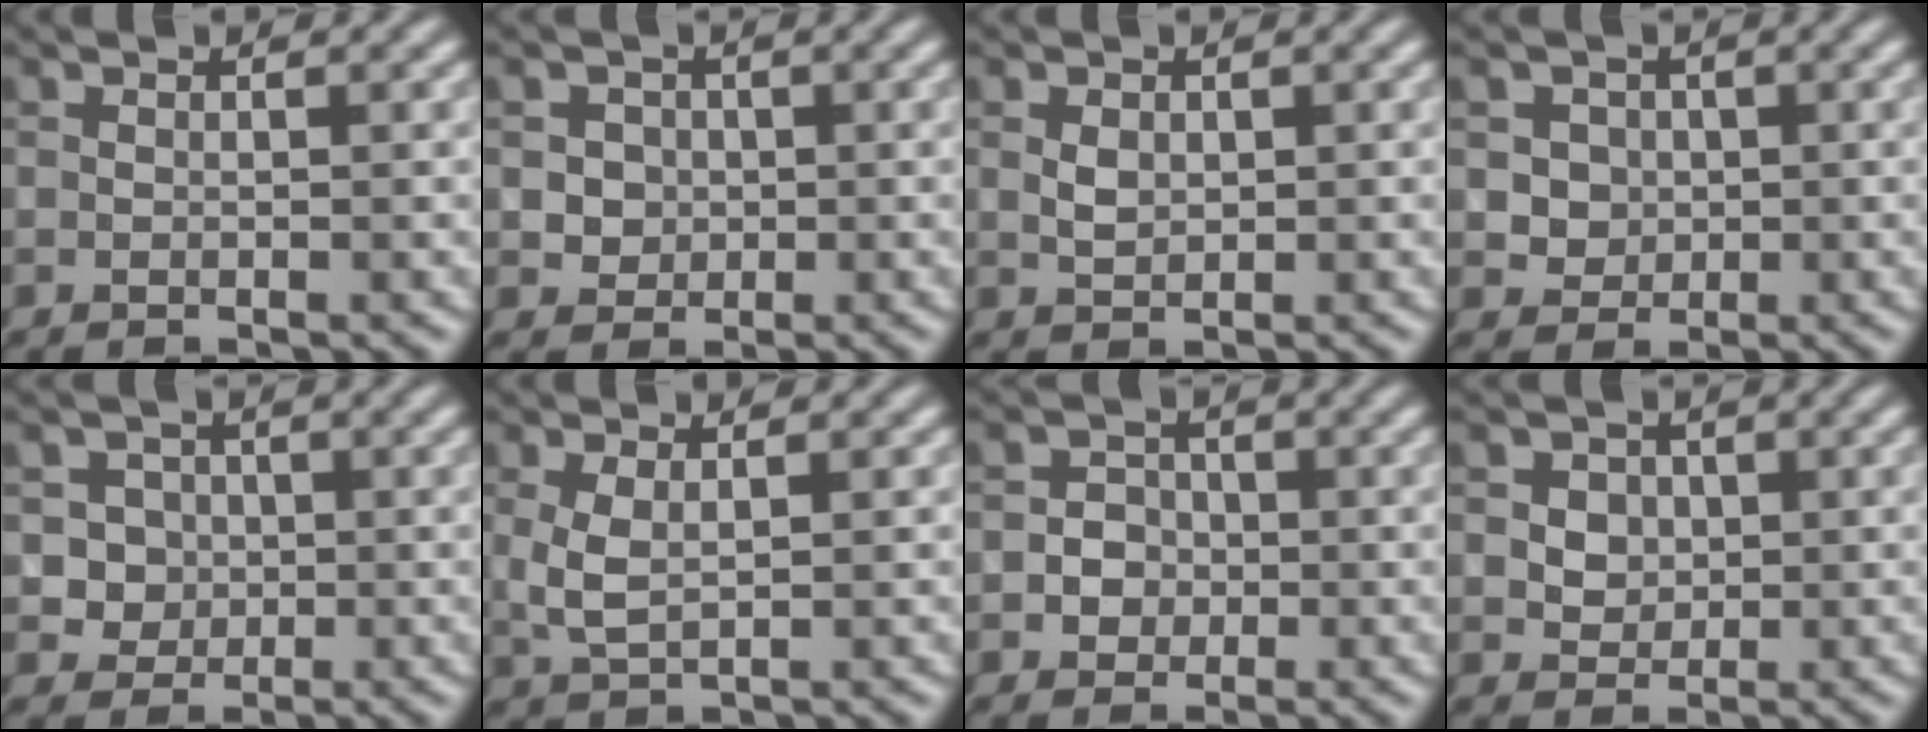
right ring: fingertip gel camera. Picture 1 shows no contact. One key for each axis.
{"total": 2.5, "fx": 0.4, "fy": 2.3, "fz": 0.9, "tx": -0.003, "ty": 0.006, "tz": 0.010}
{"total": 1.3, "fx": 0.3, "fy": 0.9, "fz": 0.8, "tx": -0.017, "ty": 0.000, "tz": 0.008}
{"total": 2.9, "fx": 0.8, "fy": 2.6, "fz": 1.1, "tx": -0.013, "ty": 0.005, "tz": 0.018}
{"total": 2.8, "fx": 0.3, "fy": 2.7, "fz": 0.8, "tx": 0.005, "ty": 0.006, "tz": 0.009}
{"total": 2.3, "fx": 0.4, "fy": 1.1, "fz": 2.0, "tx": -0.053, "ty": -0.001, "tz": 0.012}
{"total": 2.1, "fx": -0.5, "fy": 2.0, "fz": 0.6, "tx": 0.014, "ty": 0.001, "tz": -0.019}
{"total": 2.9, "fx": 0.8, "fy": 2.4, "fz": 1.4, "tx": -0.023, "ty": 0.006, "tz": 0.015}